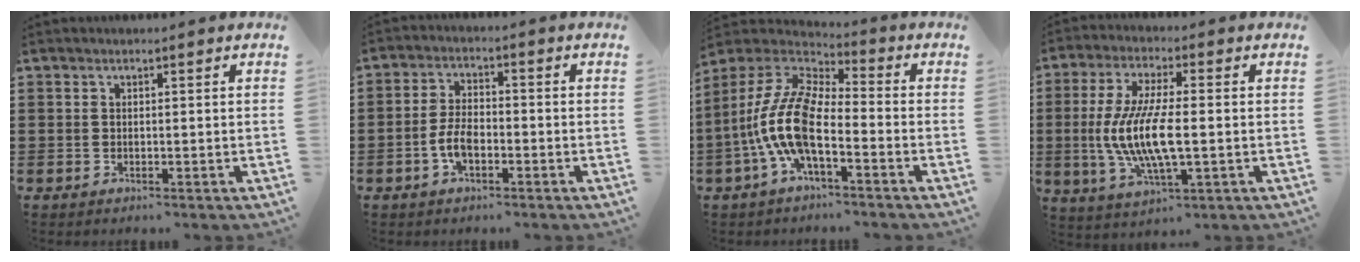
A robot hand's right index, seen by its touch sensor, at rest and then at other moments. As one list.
[{"total": 5.0, "force": [-1.5, 2.5, 4.0], "torque": [-0.099, -0.002, -0.035]}, {"total": 12.0, "force": [-3.3, 4.9, 10.4], "torque": [-0.259, -0.015, -0.074]}, {"total": 10.0, "force": [-1.1, 2.8, 9.6], "torque": [-0.215, -0.017, -0.028]}]